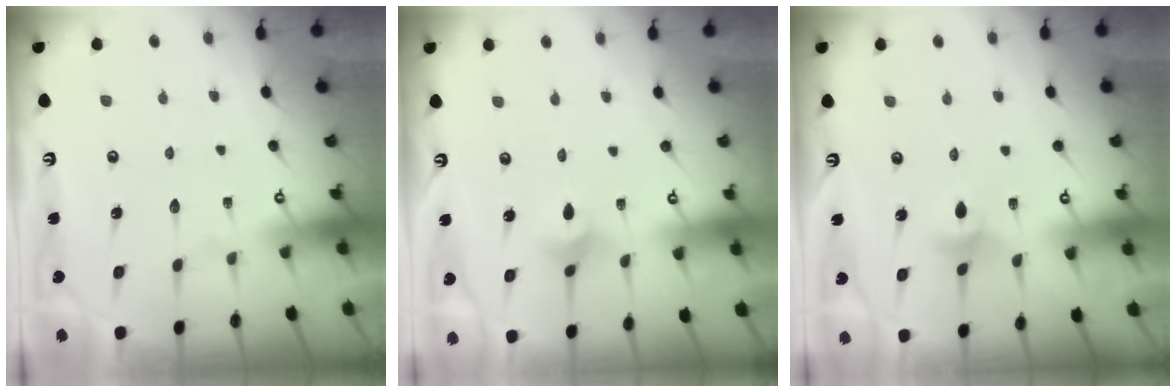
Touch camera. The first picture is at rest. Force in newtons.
{"total": 3.3, "press": 3.2, "slide": 0.8}
{"total": 5.3, "press": 5.2, "slide": 0.9}